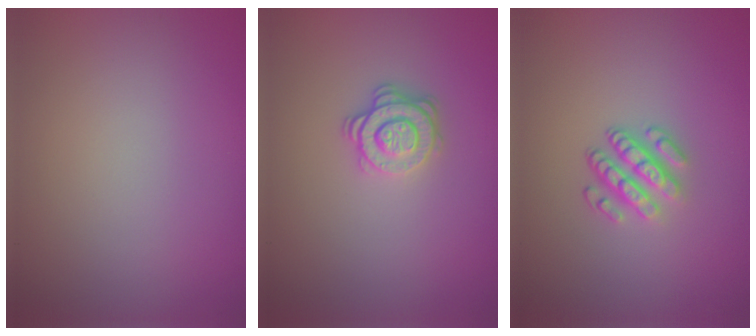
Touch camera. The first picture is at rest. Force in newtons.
{"total": 3.0, "press": 2.6, "slide": 1.5}
{"total": 3.3, "press": 2.5, "slide": 2.2}